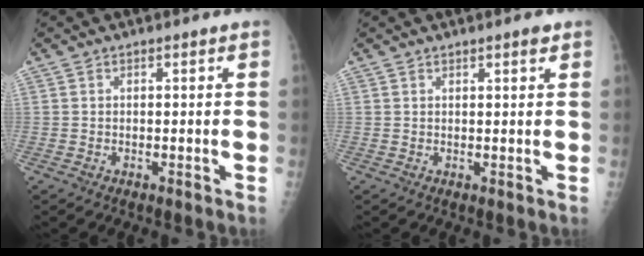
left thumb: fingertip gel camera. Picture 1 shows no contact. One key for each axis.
{"total": 1.5, "fx": 1.0, "fy": 0.1, "fz": 1.1, "tx": -0.015, "ty": -0.005, "tz": 0.014}